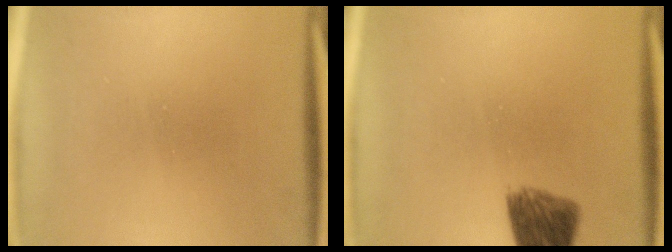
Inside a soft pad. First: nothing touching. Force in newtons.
{"total": 6.5}